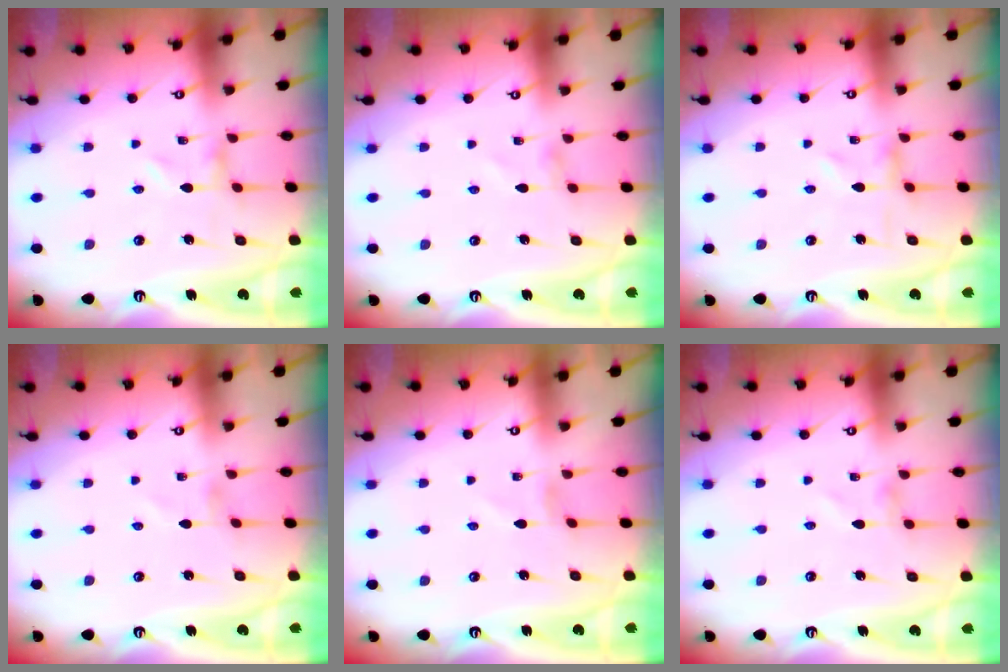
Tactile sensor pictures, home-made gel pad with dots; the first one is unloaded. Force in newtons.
{"total": 0.0}
{"total": 0.9, "press": 0.9, "slide": 0.2}
{"total": 0.0}
{"total": 1.3, "press": 1.3, "slide": 0.2}
{"total": 1.1, "press": 1.1, "slide": 0.0}